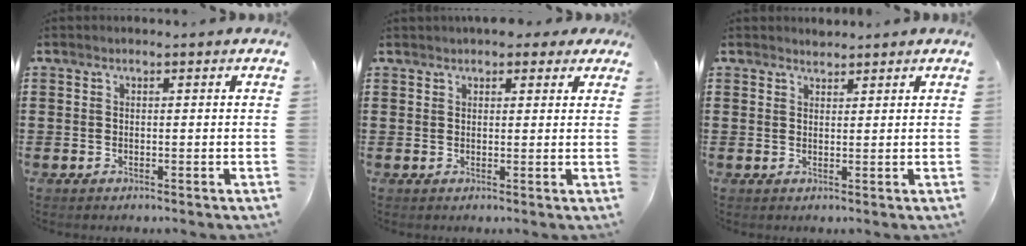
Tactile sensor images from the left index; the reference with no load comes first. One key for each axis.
{"total": 2.6, "fx": 2.2, "fy": 1.1, "fz": 0.8, "tx": -0.015, "ty": 0.004, "tz": 0.039}
{"total": 1.5, "fx": 1.4, "fy": 0.3, "fz": -0.1, "tx": -0.001, "ty": 0.002, "tz": 0.029}